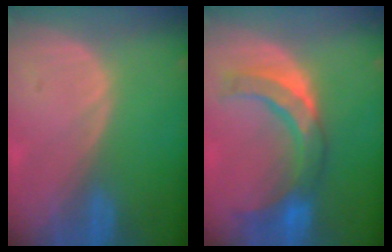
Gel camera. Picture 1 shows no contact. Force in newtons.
{"total": 8.4, "press": 8.3, "slide": 1.2}